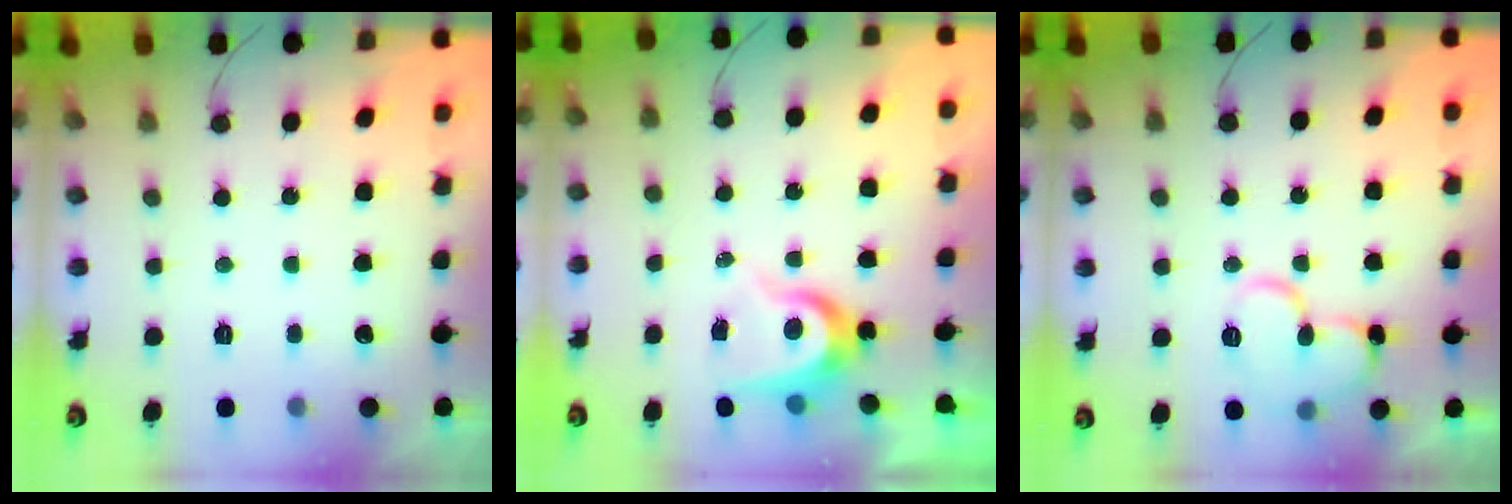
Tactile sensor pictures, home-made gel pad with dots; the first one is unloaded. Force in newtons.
{"total": 7.7, "press": 7.7, "slide": 0.3}
{"total": 11.6, "press": 11.5, "slide": 1.6}